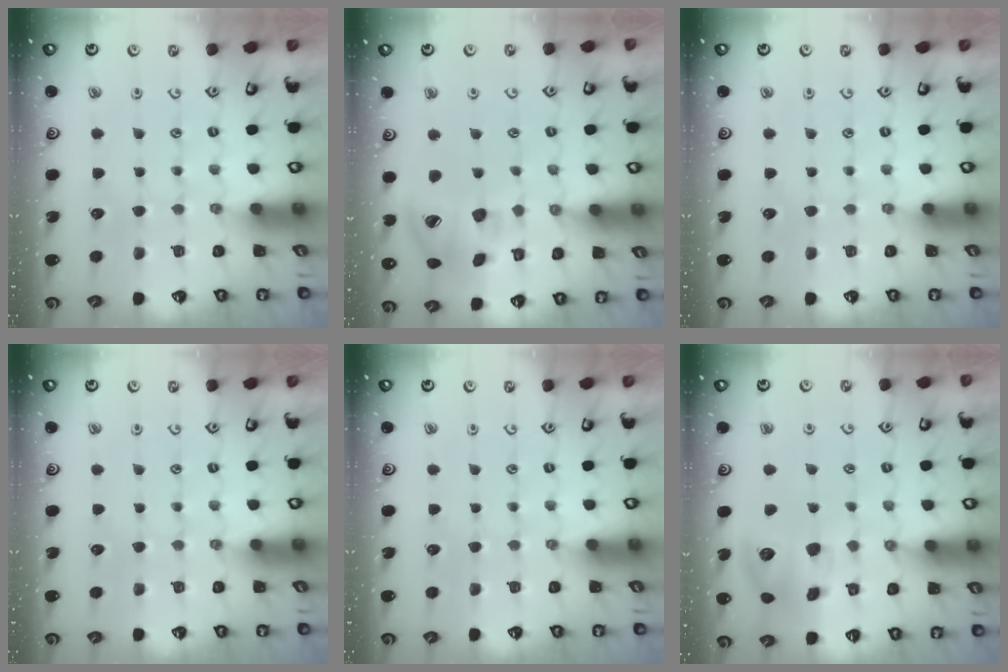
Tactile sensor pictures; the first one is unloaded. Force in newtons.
{"total": 15.6, "press": 15.5, "slide": 2.3}
{"total": 0.0}
{"total": 0.0}
{"total": 0.0}
{"total": 11.6, "press": 11.5, "slide": 1.8}